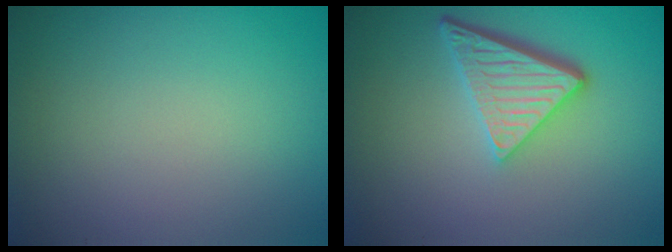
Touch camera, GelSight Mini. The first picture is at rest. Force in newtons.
{"total": 4.9, "press": 3.5, "slide": 3.4}